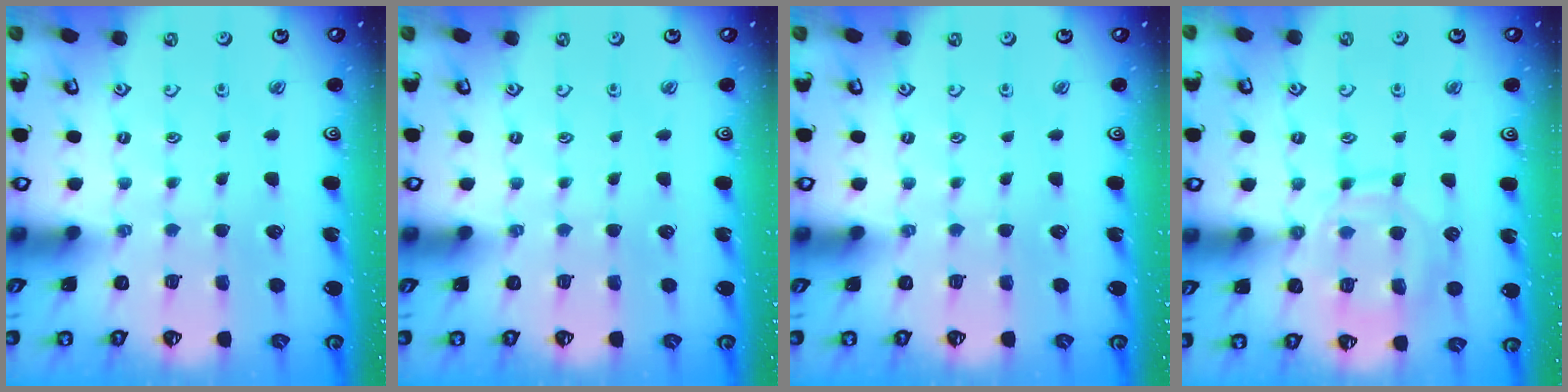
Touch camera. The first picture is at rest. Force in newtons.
{"total": 0.0}
{"total": 0.0}
{"total": 12.8, "press": 12.7, "slide": 1.2}